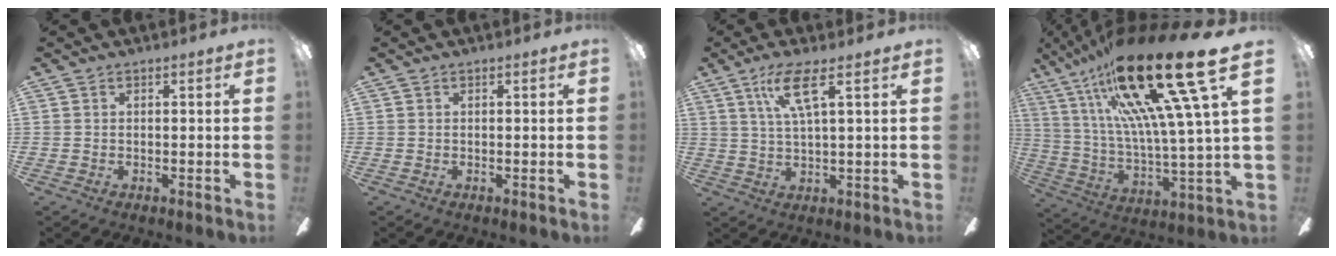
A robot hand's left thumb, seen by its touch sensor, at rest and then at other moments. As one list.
[{"total": 0.0}, {"total": 8.2, "force": [4.1, 1.1, 7.0], "torque": [-0.146, 0.001, 0.070]}, {"total": 33.0, "force": [18.2, 6.9, 26.7], "torque": [-0.476, -0.121, 0.281]}]